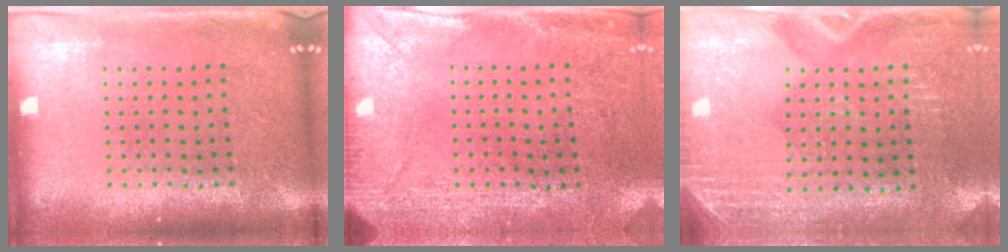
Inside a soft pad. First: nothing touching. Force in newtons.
{"total": 3.0, "press": 2.3, "slide": 1.9}
{"total": 2.9, "press": 2.5, "slide": 1.3}